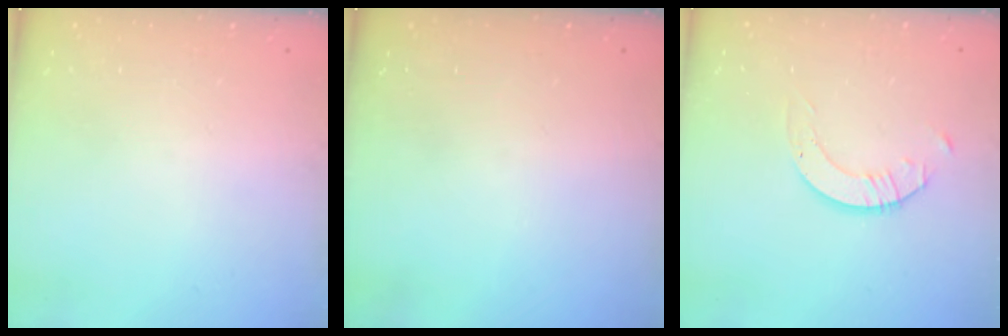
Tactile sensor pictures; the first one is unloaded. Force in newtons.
{"total": 0.0}
{"total": 2.7, "press": 2.7, "slide": 0.2}